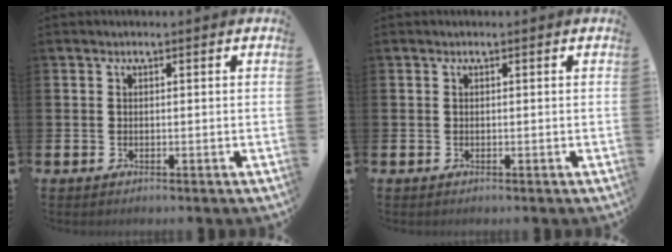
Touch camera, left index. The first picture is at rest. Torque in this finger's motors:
{"motor_torque": [0.00, 0.00, 0.00, 0.00]}